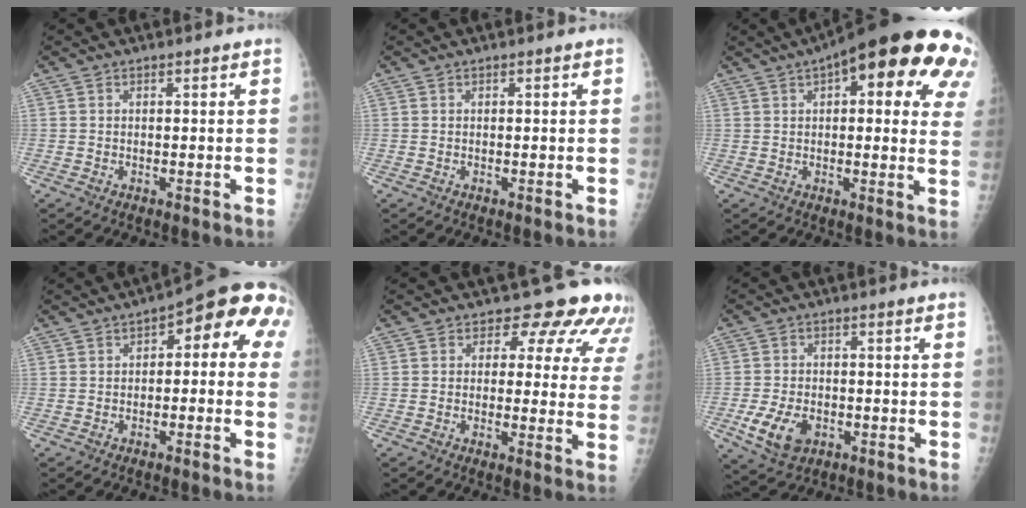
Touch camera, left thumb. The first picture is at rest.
{"total": 0.0}
{"total": 26.3, "force": [12.3, 8.8, 21.5], "torque": [-0.218, 0.019, 0.153]}
{"total": 11.0, "force": [1.4, 5.3, 9.5], "torque": [-0.078, 0.036, 0.003]}
{"total": 10.8, "force": [8.1, 6.0, 4.0], "torque": [0.009, -0.030, 0.063]}
{"total": 7.6, "force": [-2.7, 5.1, 5.0], "torque": [-0.090, 0.004, -0.040]}